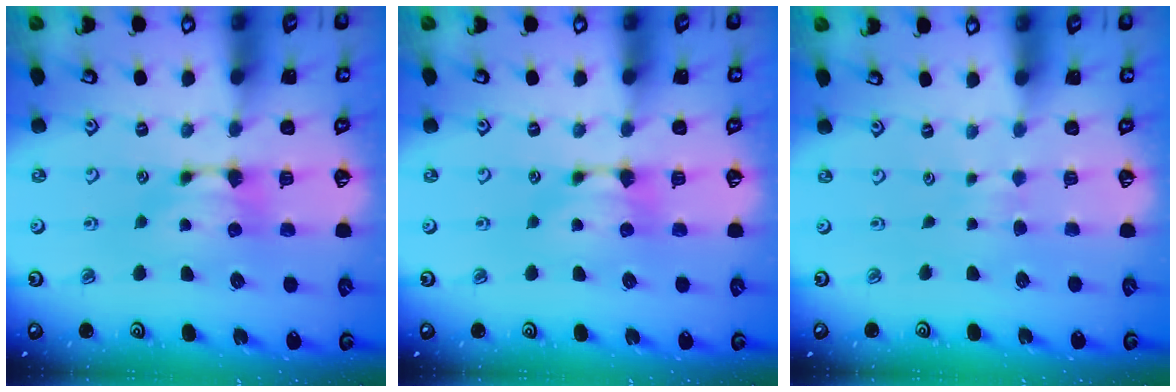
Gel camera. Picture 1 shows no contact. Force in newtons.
{"total": 0.0}
{"total": 3.4, "press": 3.4, "slide": 0.3}